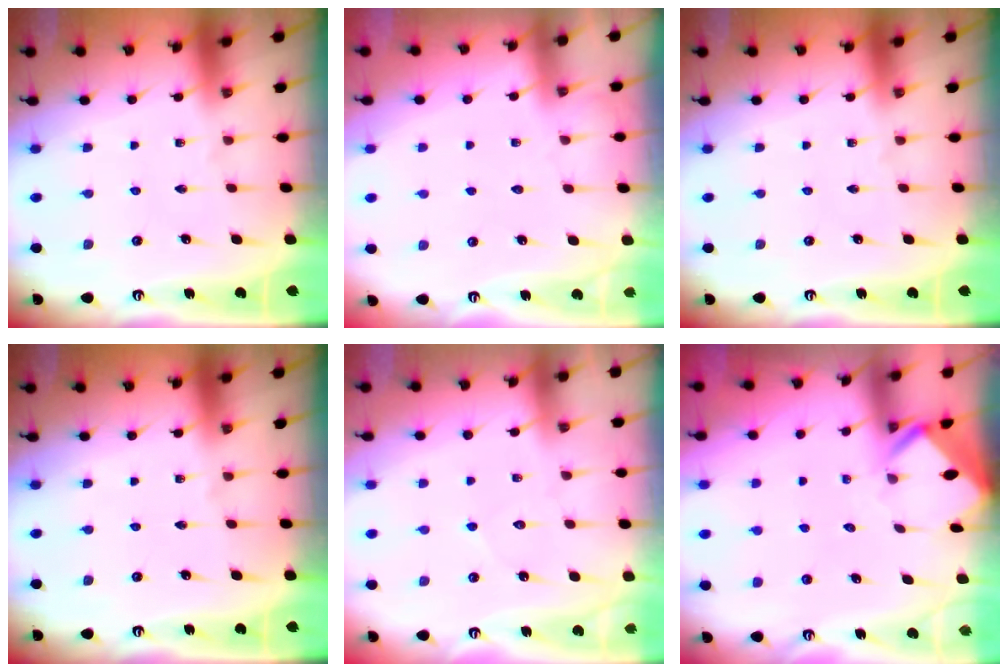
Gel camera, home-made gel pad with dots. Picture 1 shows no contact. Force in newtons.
{"total": 2.9, "press": 2.8, "slide": 0.4}
{"total": 0.0}
{"total": 0.0}
{"total": 4.0, "press": 4.0, "slide": 0.4}
{"total": 2.8, "press": 2.8, "slide": 0.3}